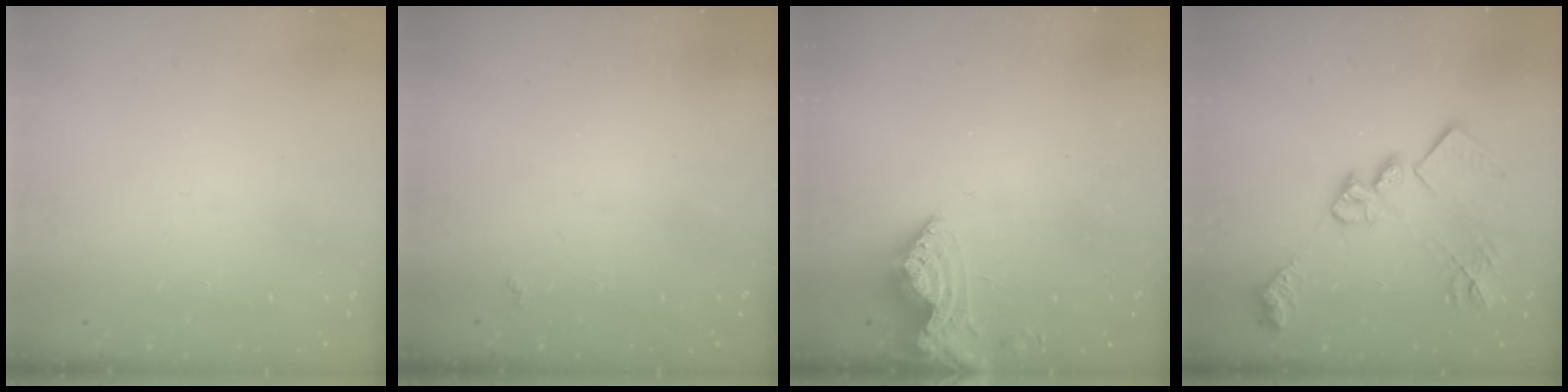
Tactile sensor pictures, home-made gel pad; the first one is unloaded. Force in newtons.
{"total": 1.9, "press": 1.9, "slide": 0.3}
{"total": 8.2, "press": 8.2, "slide": 0.9}
{"total": 20.5, "press": 20.5, "slide": 1.2}